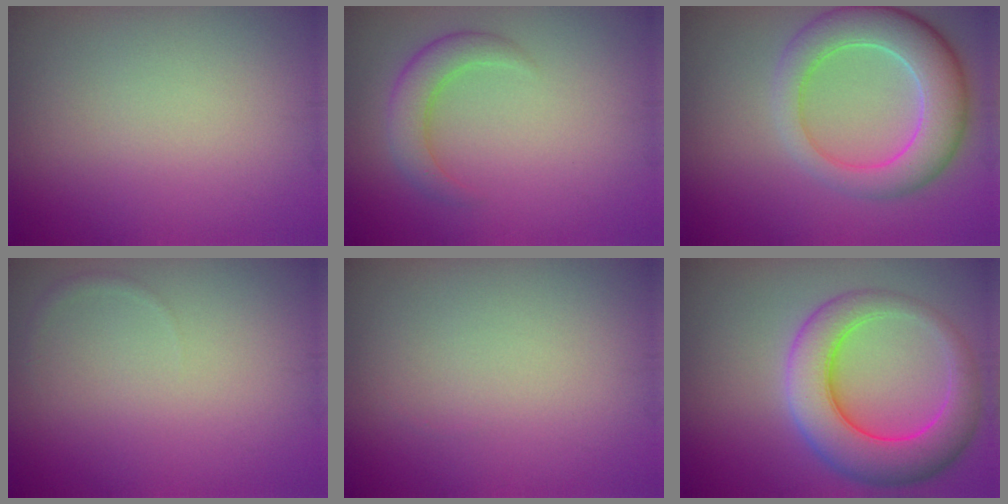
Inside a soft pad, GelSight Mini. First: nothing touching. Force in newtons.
{"total": 3.0, "press": 3.0, "slide": 0.1}
{"total": 6.8, "press": 6.8, "slide": 0.4}
{"total": 0.5, "press": 0.5, "slide": 0.0}
{"total": 0.0}
{"total": 7.9, "press": 7.9, "slide": 0.1}